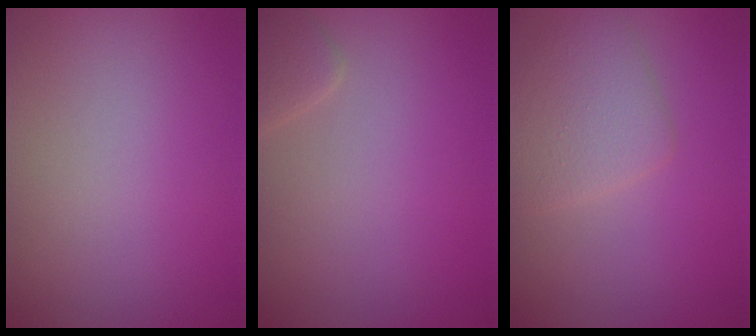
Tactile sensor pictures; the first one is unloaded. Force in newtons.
{"total": 1.4, "press": 1.4, "slide": 0.1}
{"total": 3.0, "press": 3.0, "slide": 0.1}